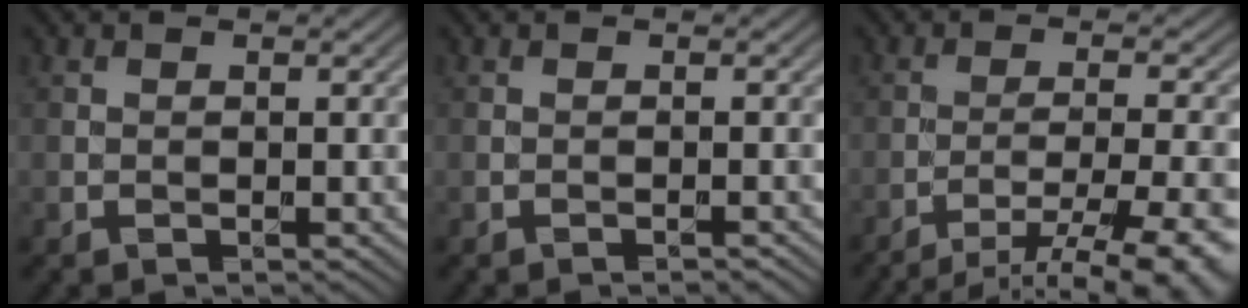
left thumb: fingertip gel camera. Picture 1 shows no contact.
{"total": 0.6, "force": [-0.5, -0.1, 0.3], "torque": [-0.003, 0.002, -0.011]}
{"total": 12.9, "force": [-9.6, 2.9, 8.0], "torque": [-0.123, -0.007, -0.123]}